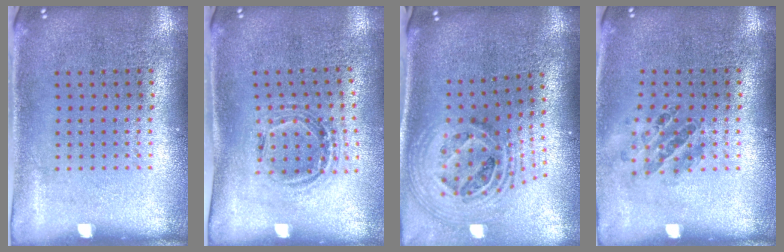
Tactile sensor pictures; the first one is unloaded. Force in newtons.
{"total": 1.0, "press": 1.0, "slide": 0.1}
{"total": 2.2, "press": 1.7, "slide": 1.5}
{"total": 0.9, "press": 0.9, "slide": 0.3}